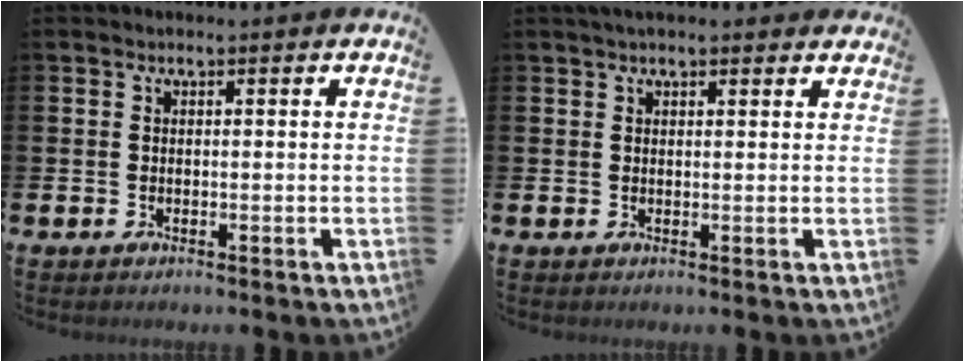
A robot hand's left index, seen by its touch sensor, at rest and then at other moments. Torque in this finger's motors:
{"motor_torque": [0.89, -1.25, 0.21, 0.21]}